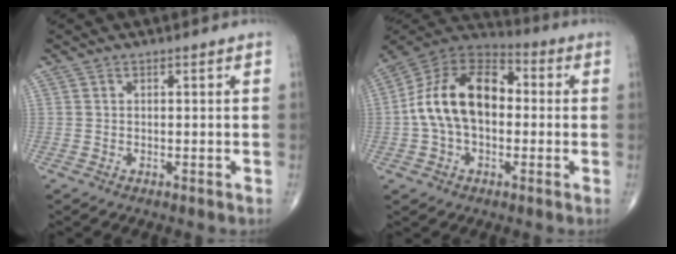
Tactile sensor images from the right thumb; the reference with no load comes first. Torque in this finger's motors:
{"motor_torque": [1.19, 1.22, 1.84, -0.14, 0.19]}